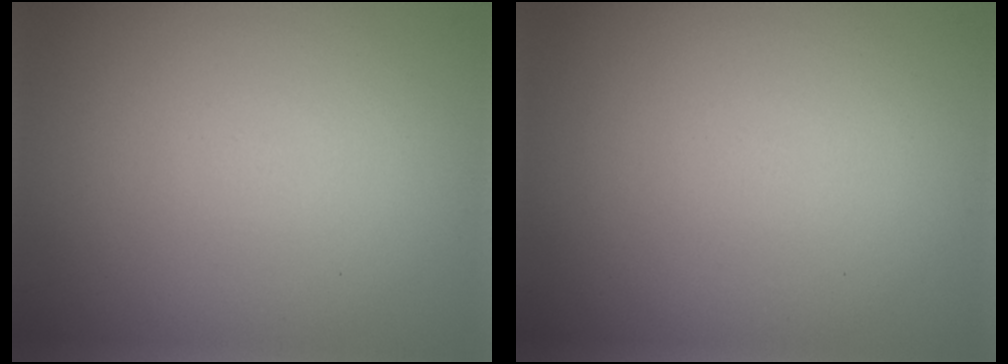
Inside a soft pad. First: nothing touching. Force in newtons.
{"total": 0.0}